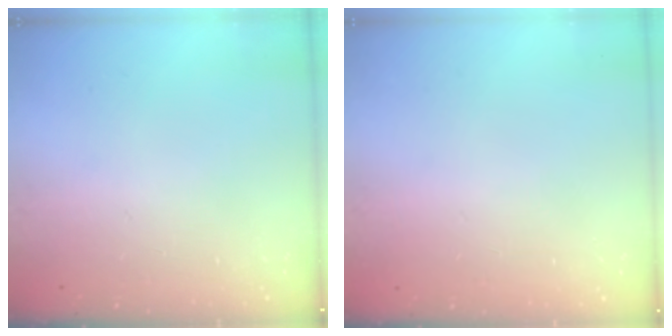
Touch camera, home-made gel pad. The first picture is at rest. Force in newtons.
{"total": 0.0}